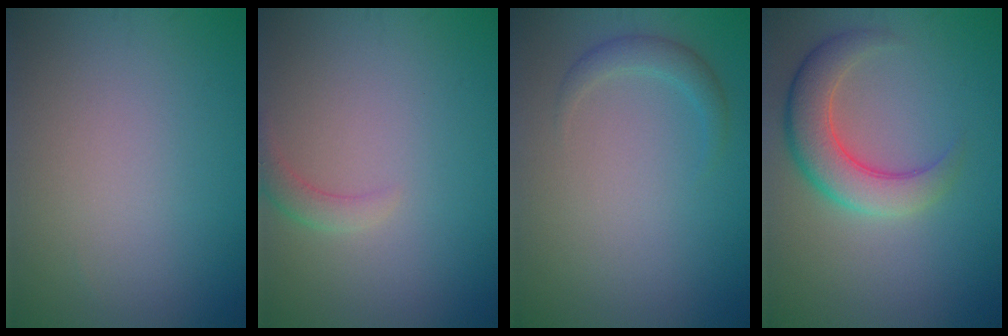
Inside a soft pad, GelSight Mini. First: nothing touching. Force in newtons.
{"total": 1.6, "press": 1.6, "slide": 0.3}
{"total": 1.6, "press": 1.6, "slide": 0.1}
{"total": 5.3, "press": 5.3, "slide": 0.4}